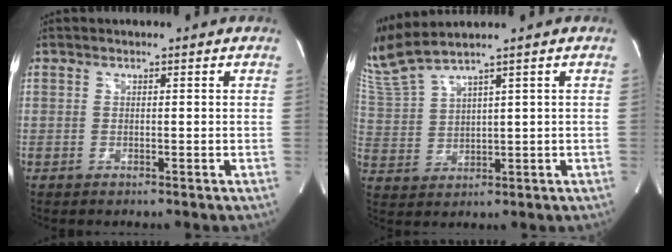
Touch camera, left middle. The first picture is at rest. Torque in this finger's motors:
{"motor_torque": [0.06, -0.87, 0.28, 0.10]}